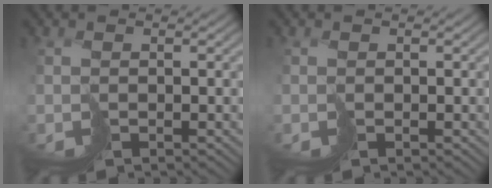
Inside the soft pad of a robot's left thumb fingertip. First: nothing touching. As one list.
[{"total": 0.0}]